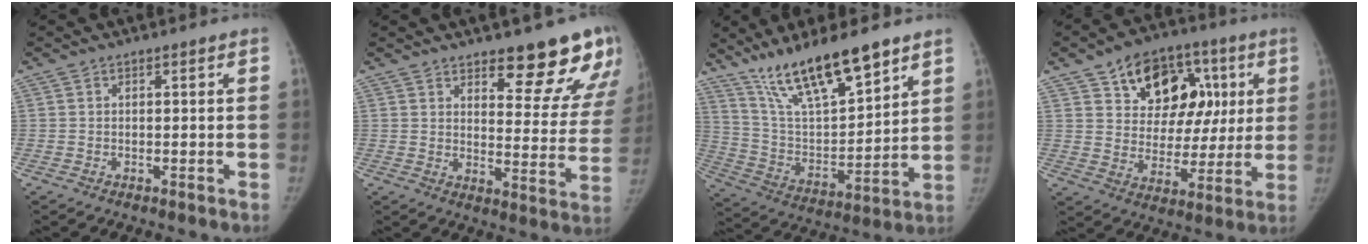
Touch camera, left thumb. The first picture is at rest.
{"total": 15.2, "force": [11.2, 5.2, 8.8], "torque": [-0.051, -0.084, 0.141]}
{"total": 18.6, "force": [13.5, 4.8, 11.9], "torque": [-0.183, -0.063, 0.255]}
{"total": 19.2, "force": [7.5, 13.4, 11.6], "torque": [-0.113, 0.002, 0.117]}